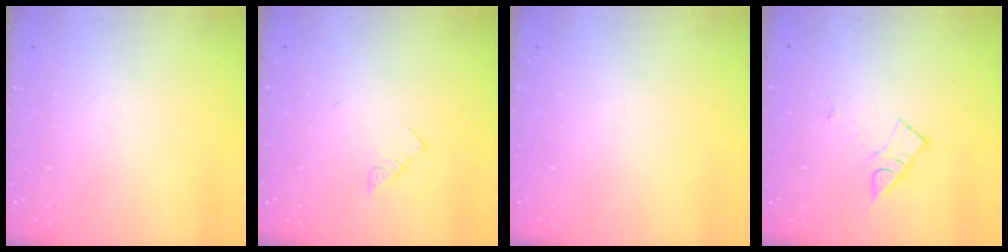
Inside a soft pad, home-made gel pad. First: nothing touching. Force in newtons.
{"total": 2.9, "press": 2.9, "slide": 0.5}
{"total": 0.0}
{"total": 7.9, "press": 7.9, "slide": 0.4}